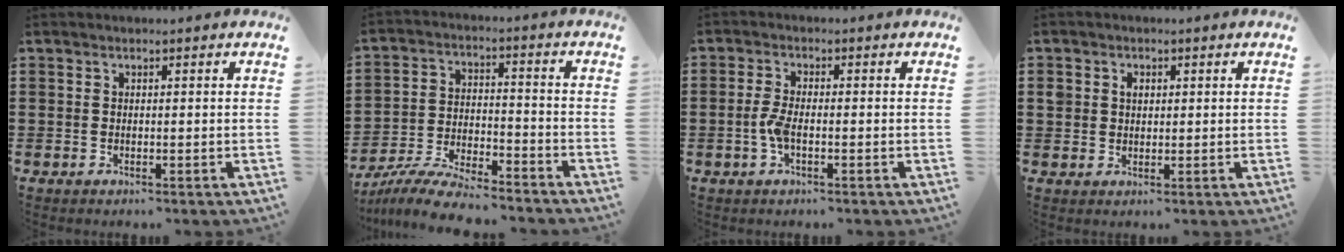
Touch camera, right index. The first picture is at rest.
{"total": 8.0, "force": [-7.5, 0.8, 2.5], "torque": [-0.057, 0.010, -0.148]}
{"total": 3.4, "force": [-1.0, 1.1, 3.0], "torque": [-0.076, -0.004, -0.024]}
{"total": 2.0, "force": [0.6, 1.7, 0.8], "torque": [-0.022, 0.010, 0.011]}